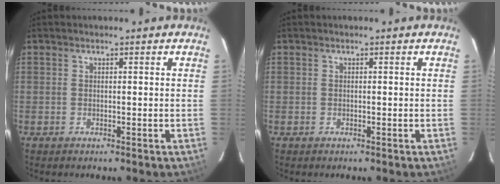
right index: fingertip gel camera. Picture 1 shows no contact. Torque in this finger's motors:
{"motor_torque": [0.10, 0.01, 0.07, 0.01]}